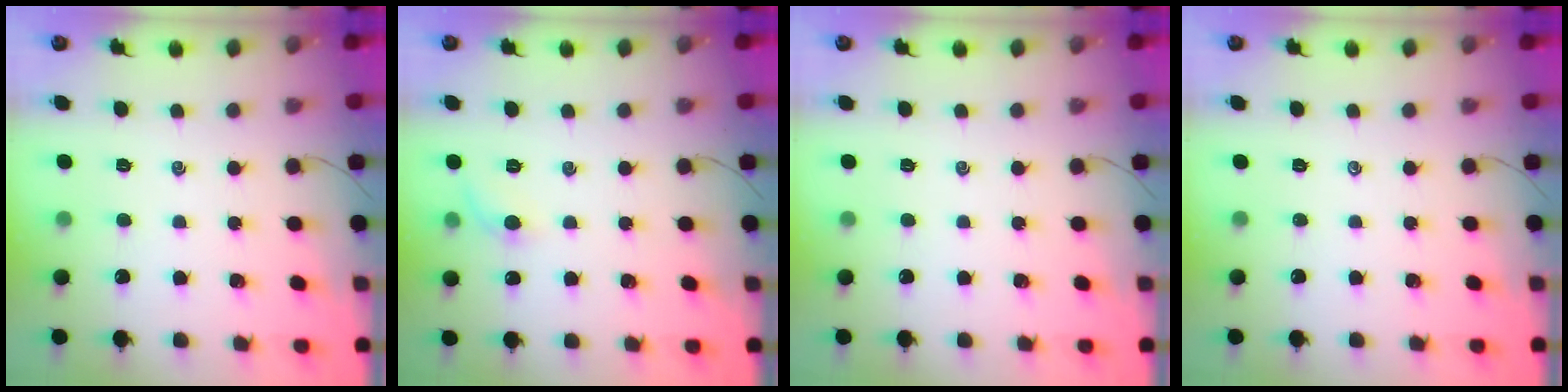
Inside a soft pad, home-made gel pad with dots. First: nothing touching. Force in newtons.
{"total": 5.0, "press": 4.7, "slide": 1.7}
{"total": 0.0}
{"total": 0.0}